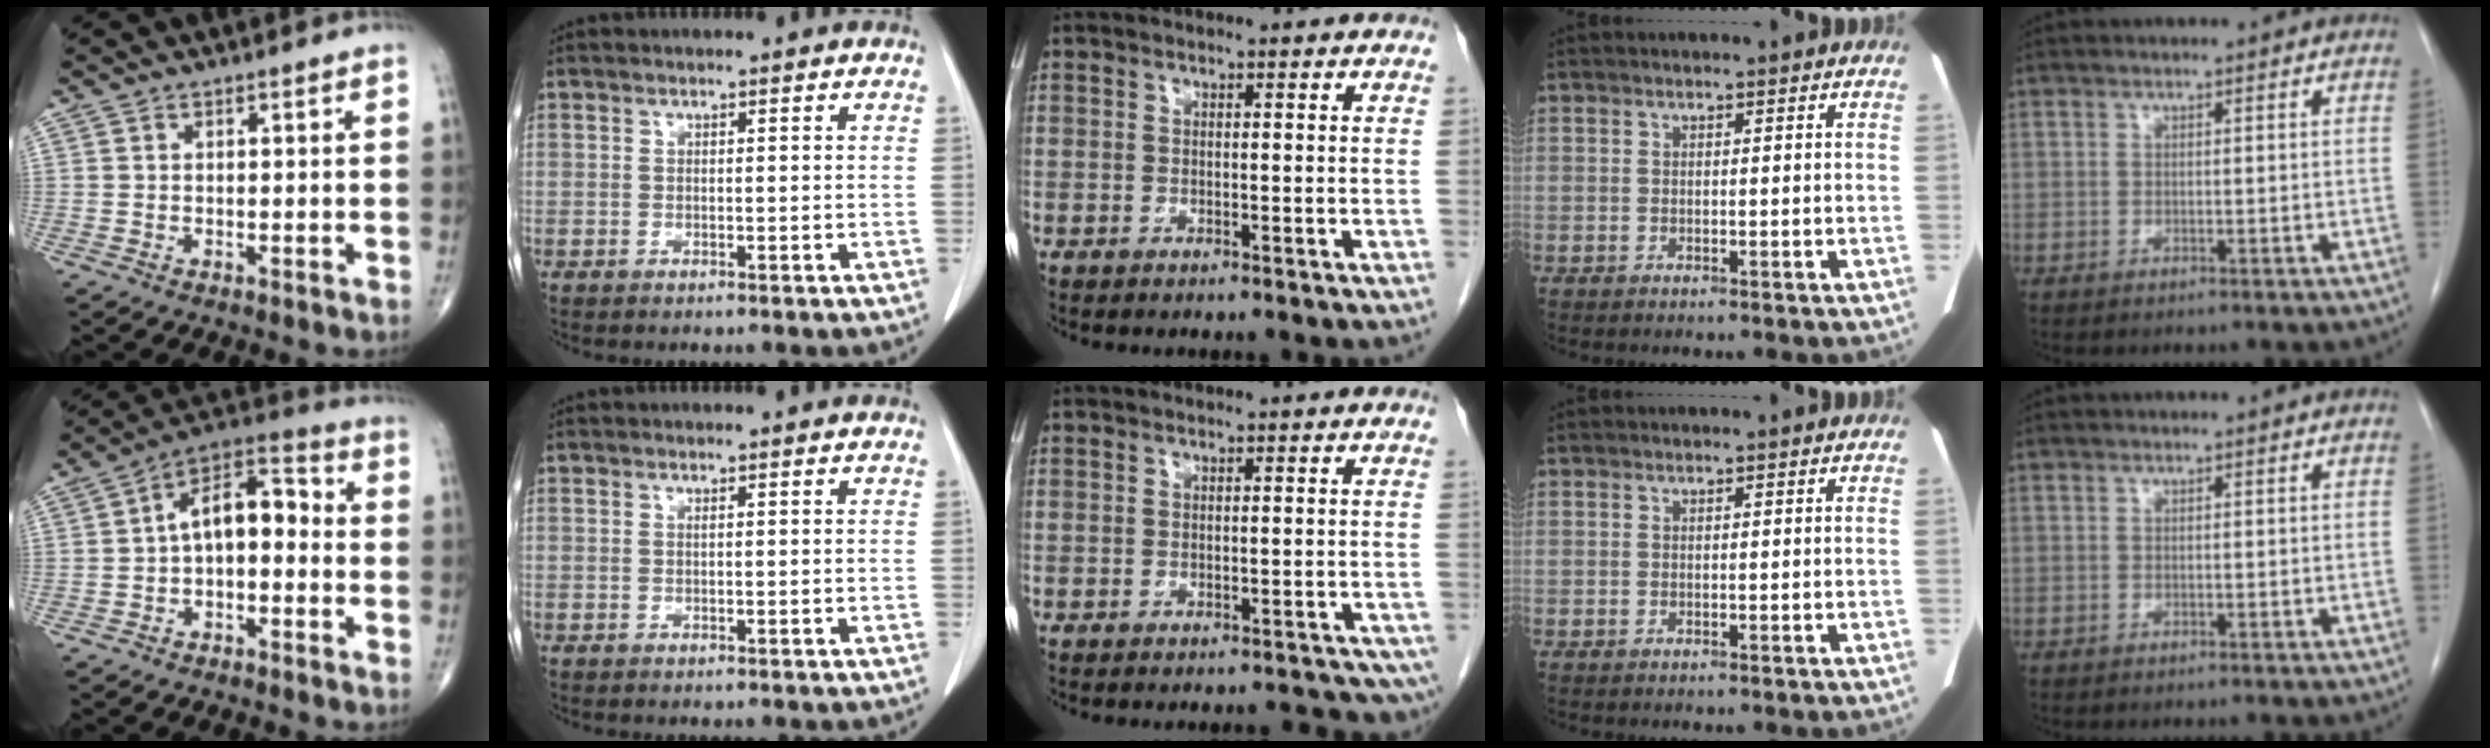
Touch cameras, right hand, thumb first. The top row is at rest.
{"thumb": {"total": 10.6, "force": [-0.9, 5.9, 8.8], "torque": [-0.121, 0.048, -0.028]}, "middle": {"total": 9.8, "force": [-7.3, 4.3, 4.9], "torque": [-0.076, -0.009, -0.074]}}